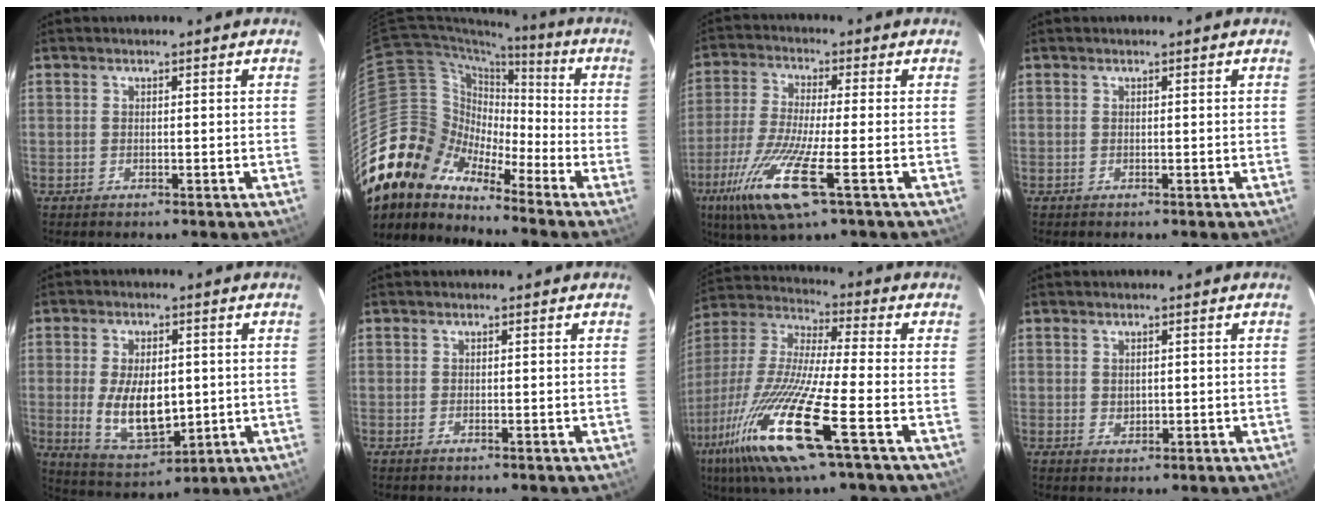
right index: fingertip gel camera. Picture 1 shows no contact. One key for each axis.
{"total": 13.2, "fx": -10.3, "fy": 7.7, "fz": 3.1, "tx": -0.065, "ty": 0.023, "tz": -0.211}
{"total": 14.1, "fx": -6.8, "fy": 1.3, "fz": 12.2, "tx": -0.266, "ty": -0.035, "tz": -0.134}
{"total": 0.0}
{"total": 11.6, "fx": -0.6, "fy": 6.2, "fz": 9.8, "tx": -0.194, "ty": -0.014, "tz": 0.009}
{"total": 0.6, "fx": -0.3, "fy": -0.4, "fz": -0.3, "tx": 0.005, "ty": 0.000, "tz": -0.008}
{"total": 21.1, "fx": -10.4, "fy": 1.4, "fz": 18.4, "tx": -0.373, "ty": -0.051, "tz": -0.204}
{"total": 1.4, "fx": 0.3, "fy": 1.2, "fz": 0.6, "tx": -0.007, "ty": 0.000, "tz": 0.010}